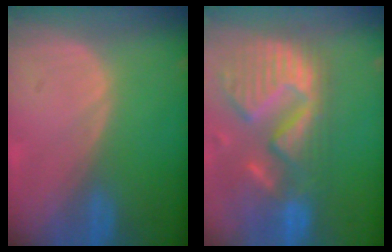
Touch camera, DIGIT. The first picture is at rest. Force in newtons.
{"total": 14.1, "press": 11.7, "slide": 7.8}